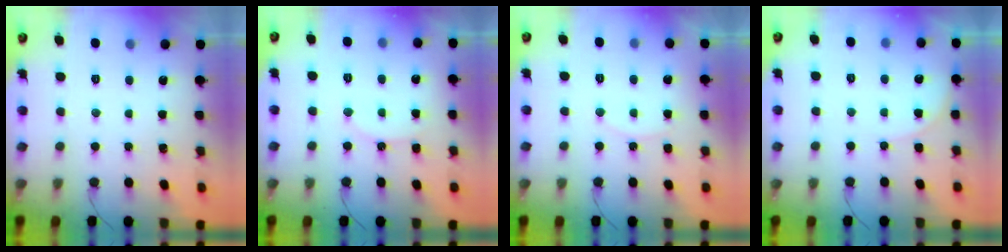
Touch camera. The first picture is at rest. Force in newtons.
{"total": 7.6, "press": 7.6, "slide": 0.7}
{"total": 5.0, "press": 4.9, "slide": 0.4}
{"total": 5.2, "press": 5.2, "slide": 0.7}